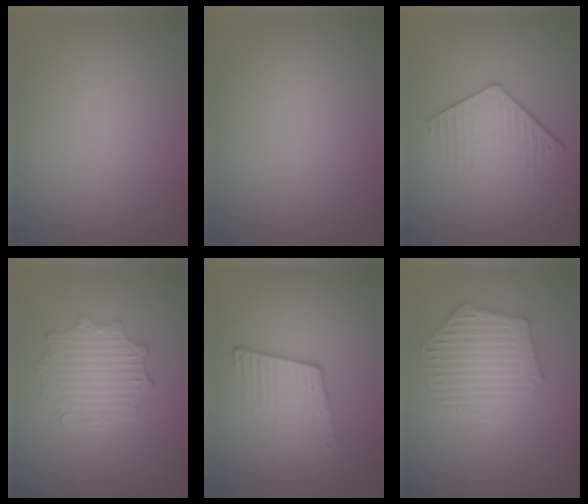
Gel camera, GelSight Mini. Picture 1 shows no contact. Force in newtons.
{"total": 0.0}
{"total": 3.8, "press": 3.1, "slide": 2.2}
{"total": 4.5, "press": 3.6, "slide": 2.6}
{"total": 3.9, "press": 2.6, "slide": 2.9}
{"total": 4.7, "press": 4.2, "slide": 2.1}